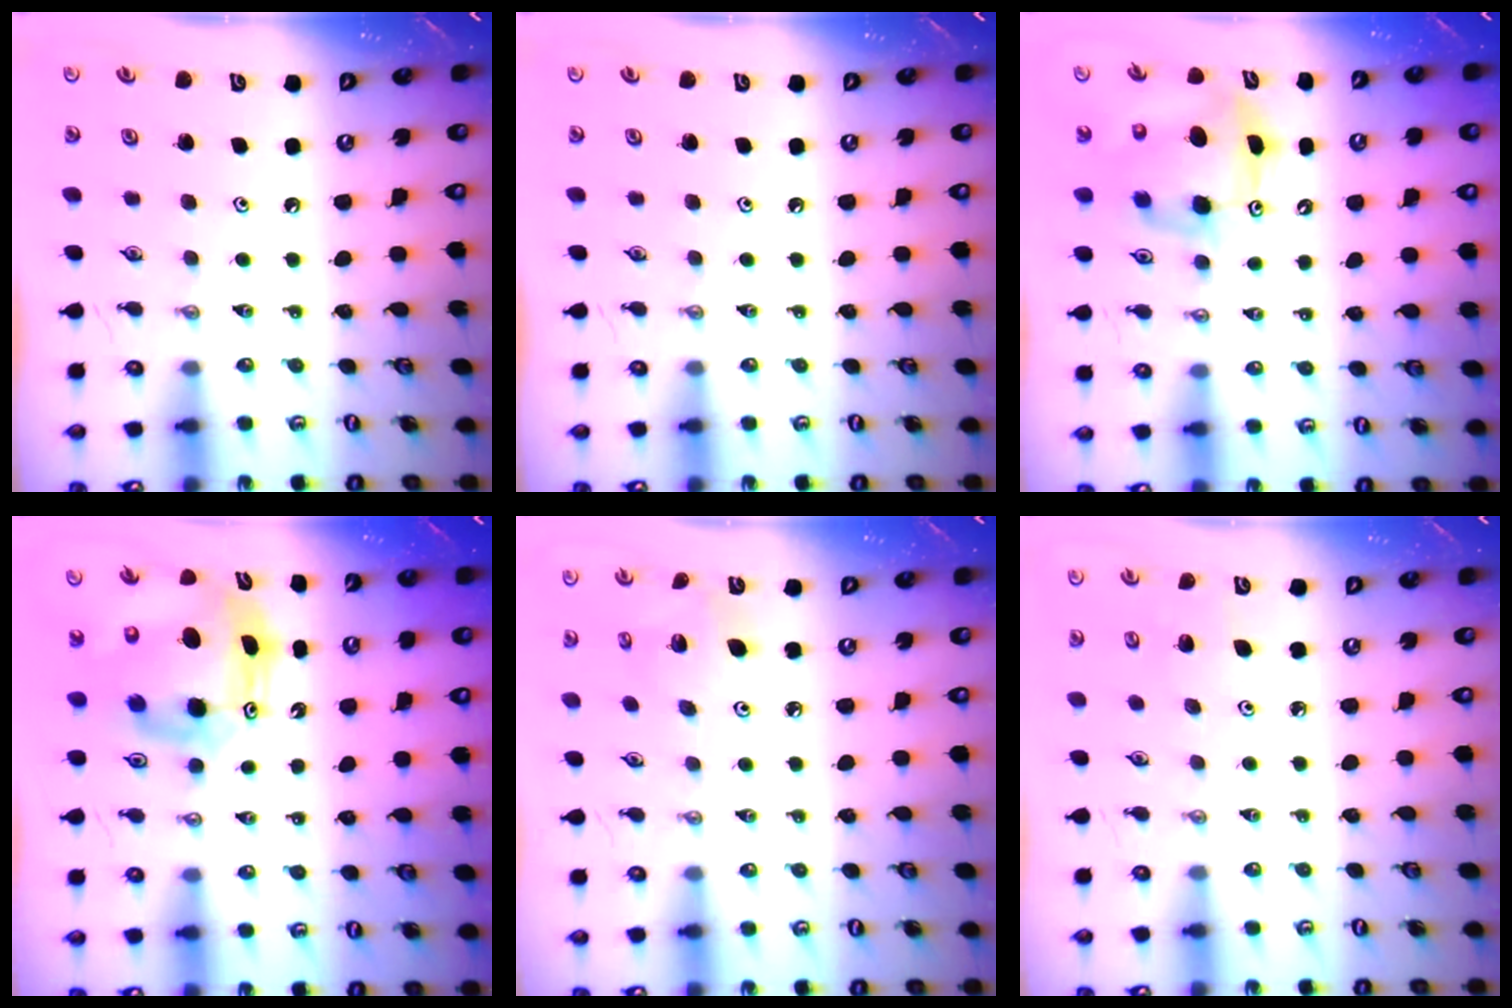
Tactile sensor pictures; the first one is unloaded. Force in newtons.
{"total": 0.0}
{"total": 8.6, "press": 8.6, "slide": 0.7}
{"total": 12.6, "press": 12.5, "slide": 1.3}
{"total": 6.8, "press": 6.8, "slide": 0.2}
{"total": 4.1, "press": 4.1, "slide": 0.3}